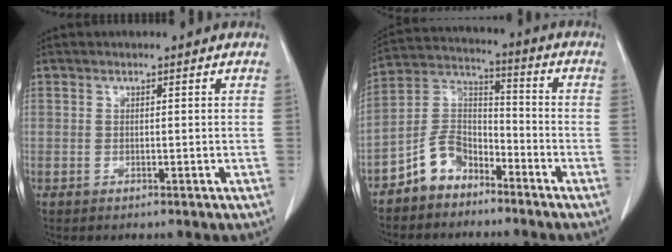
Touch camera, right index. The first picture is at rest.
{"total": 8.0, "force": [-5.8, 4.8, 2.9], "torque": [-0.061, 0.024, -0.115]}